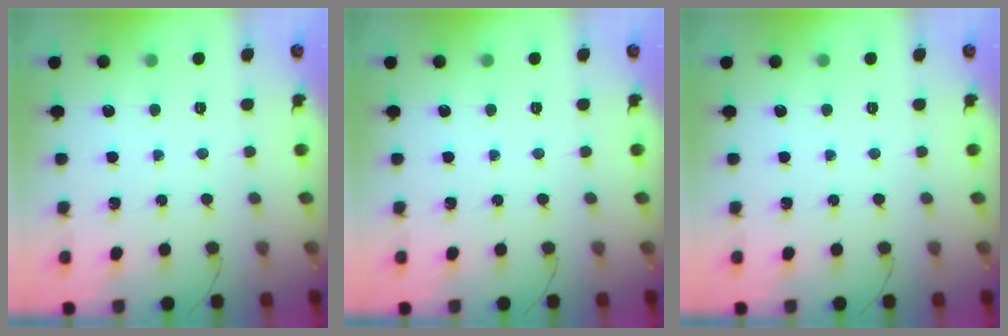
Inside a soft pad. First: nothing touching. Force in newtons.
{"total": 0.0}
{"total": 0.0}